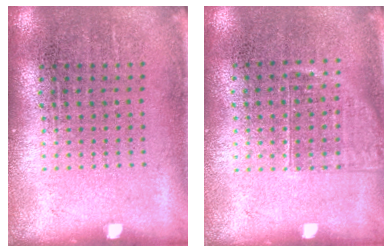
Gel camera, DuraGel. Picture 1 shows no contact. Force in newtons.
{"total": 1.1, "press": 0.9, "slide": 0.6}